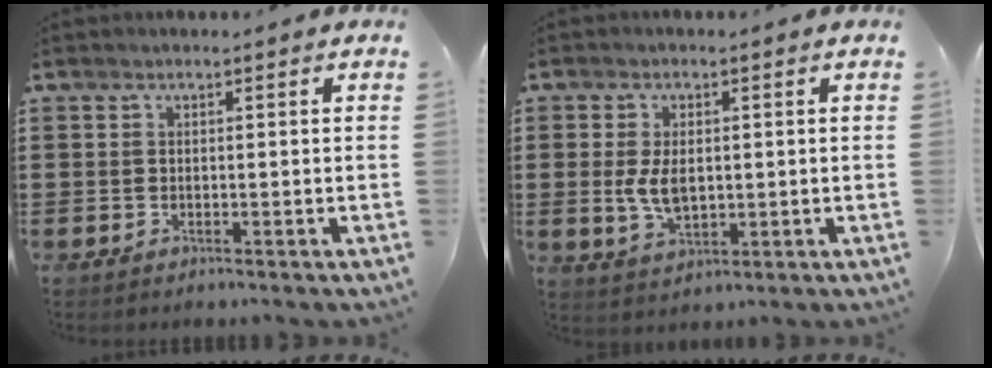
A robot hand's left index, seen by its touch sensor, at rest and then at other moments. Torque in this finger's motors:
{"motor_torque": [0.98, 0.59, 0.40, 0.16]}